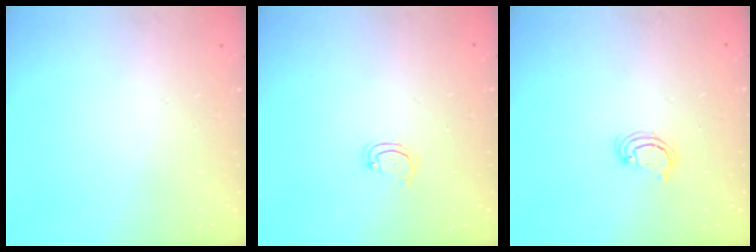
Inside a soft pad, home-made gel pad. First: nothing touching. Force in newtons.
{"total": 3.2, "press": 3.2, "slide": 0.2}
{"total": 2.8, "press": 2.8, "slide": 0.3}